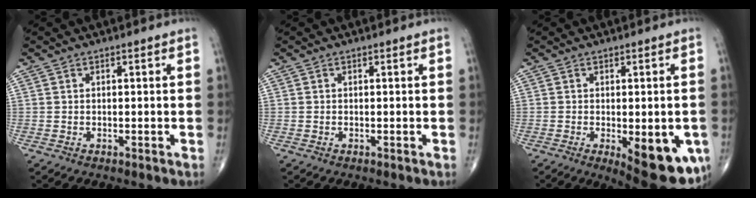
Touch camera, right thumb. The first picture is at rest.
{"total": 0.0}
{"total": 13.7, "force": [-4.4, 5.4, 11.8], "torque": [-0.117, -0.010, -0.044]}